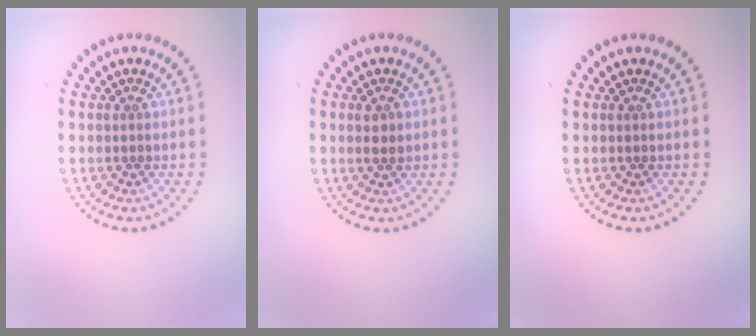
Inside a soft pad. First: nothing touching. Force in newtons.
{"total": 1.2, "press": 1.2, "slide": 0.2}
{"total": 0.0}